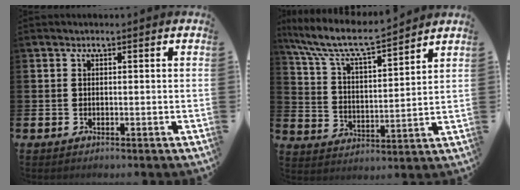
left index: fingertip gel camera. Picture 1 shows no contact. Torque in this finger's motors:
{"motor_torque": [0.96, -1.19, 0.16, 0.21]}